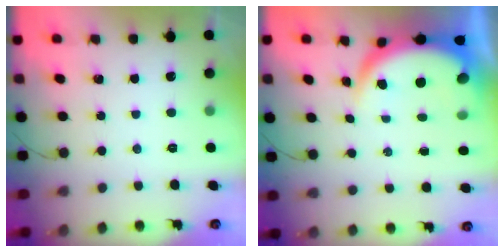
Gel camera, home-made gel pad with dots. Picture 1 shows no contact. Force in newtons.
{"total": 7.6, "press": 7.6, "slide": 0.6}